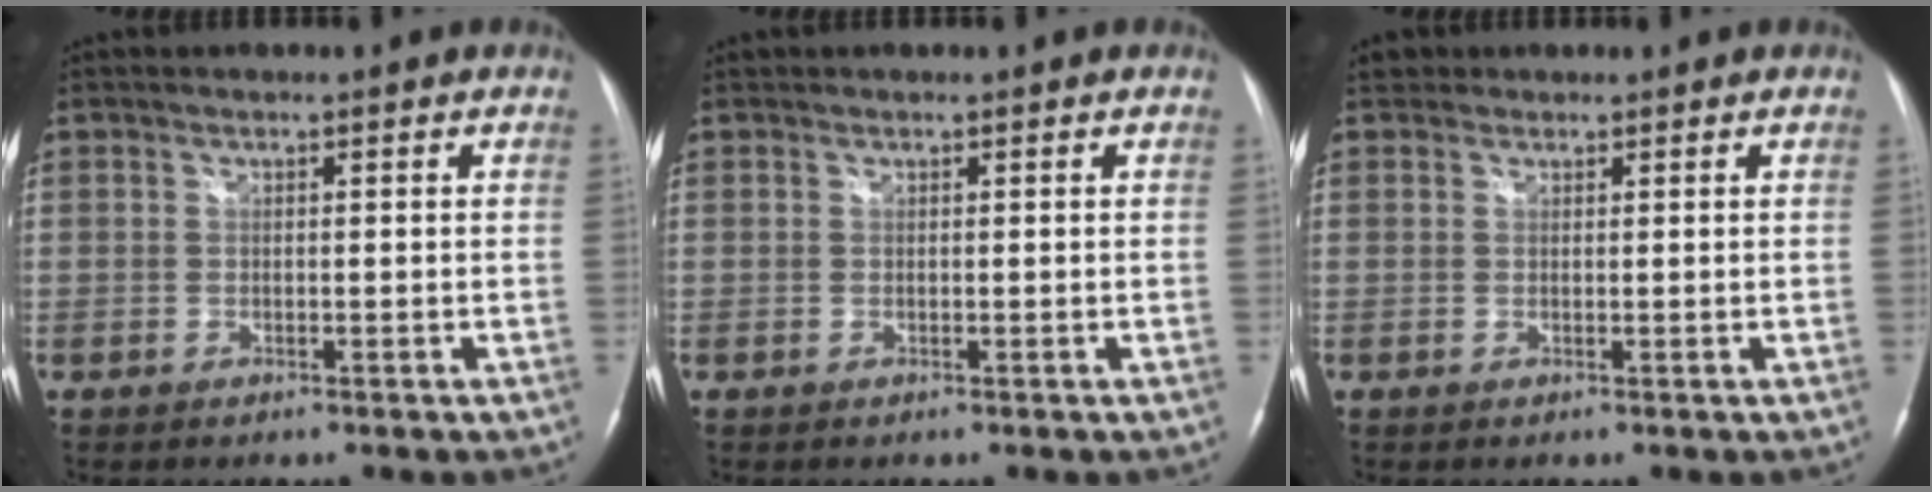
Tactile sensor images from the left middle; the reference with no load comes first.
{"total": 0.0}
{"total": 1.4, "force": [1.0, 0.9, -0.1], "torque": [0.006, 0.013, 0.012]}